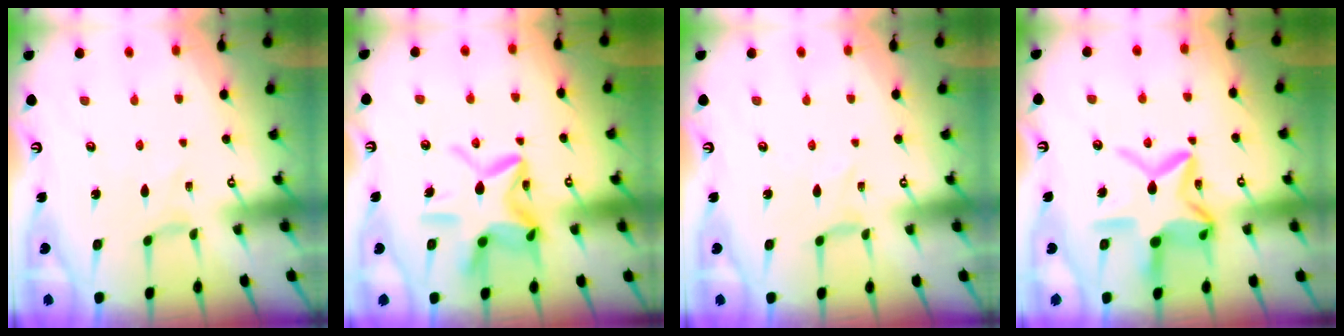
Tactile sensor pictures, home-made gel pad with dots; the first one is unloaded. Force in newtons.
{"total": 15.1, "press": 15.0, "slide": 1.5}
{"total": 0.0}
{"total": 16.4, "press": 16.4, "slide": 1.3}